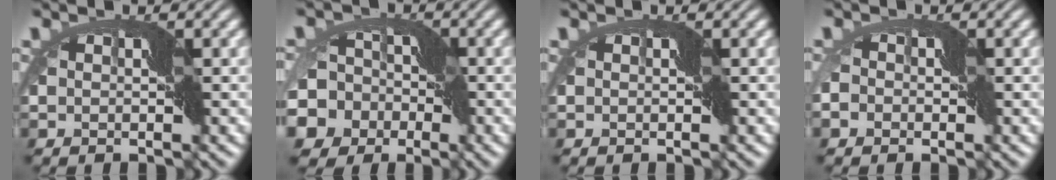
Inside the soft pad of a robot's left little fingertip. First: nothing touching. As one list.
[{"total": 11.0, "force": [-3.7, 9.4, 4.4], "torque": [-0.079, -0.019, -0.090]}, {"total": 0.0}, {"total": 2.7, "force": [-1.3, 2.2, 1.1], "torque": [-0.015, 0.008, -0.024]}]